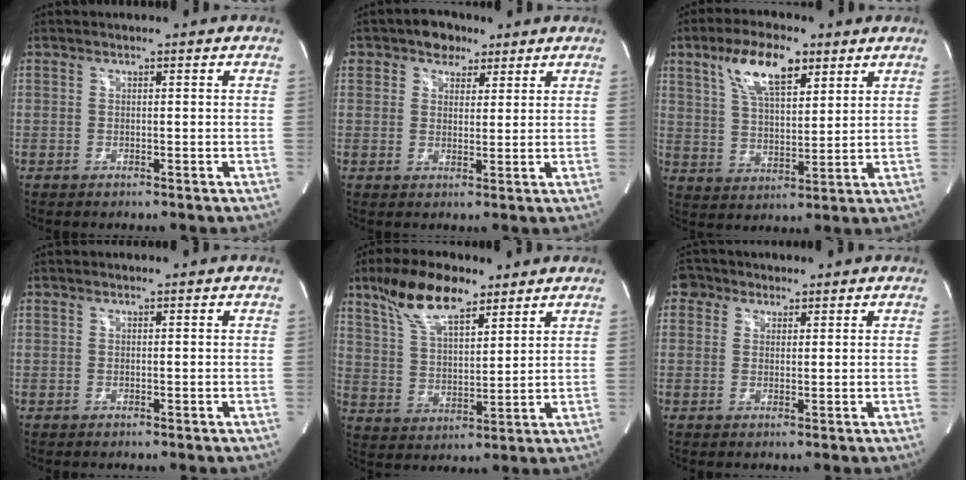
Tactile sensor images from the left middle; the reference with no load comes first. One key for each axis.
{"total": 4.8, "fx": 2.9, "fy": 3.3, "fz": 1.8, "tx": -0.023, "ty": 0.013, "tz": 0.046}
{"total": 10.8, "fx": 5.9, "fy": 3.9, "fz": 8.1, "tx": -0.155, "ty": 0.014, "tz": 0.112}
{"total": 0.0}
{"total": 11.8, "fx": 8.1, "fy": 3.9, "fz": 7.6, "tx": -0.147, "ty": 0.016, "tz": 0.154}
{"total": 3.6, "fx": 1.9, "fy": 2.9, "fz": 0.8, "tx": -0.013, "ty": 0.015, "tz": 0.031}